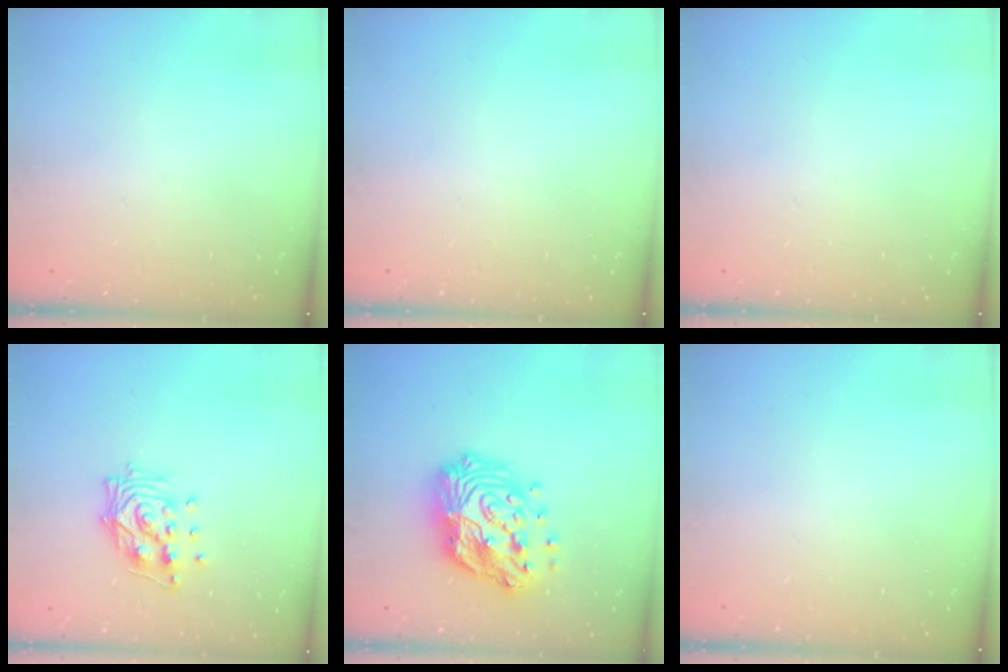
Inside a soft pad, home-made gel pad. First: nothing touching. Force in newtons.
{"total": 0.0}
{"total": 0.0}
{"total": 13.1, "press": 13.0, "slide": 1.2}
{"total": 20.7, "press": 20.7, "slide": 1.9}
{"total": 0.0}